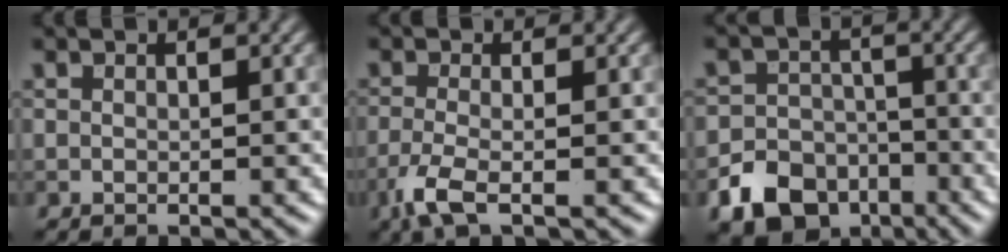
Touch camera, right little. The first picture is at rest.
{"total": 3.3, "force": [-1.6, 0.9, 2.7], "torque": [-0.059, -0.007, -0.045]}
{"total": 7.4, "force": [-4.5, 5.4, 2.4], "torque": [-0.027, -0.009, -0.086]}